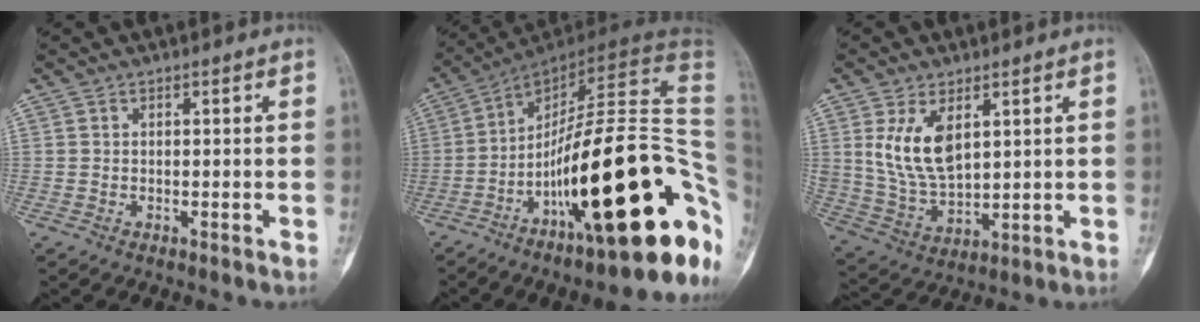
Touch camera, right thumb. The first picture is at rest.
{"total": 33.9, "force": [-9.5, 8.9, 31.3], "torque": [-0.378, 0.063, -0.144]}
{"total": 11.1, "force": [3.6, 6.3, 8.4], "torque": [-0.146, -0.015, 0.086]}